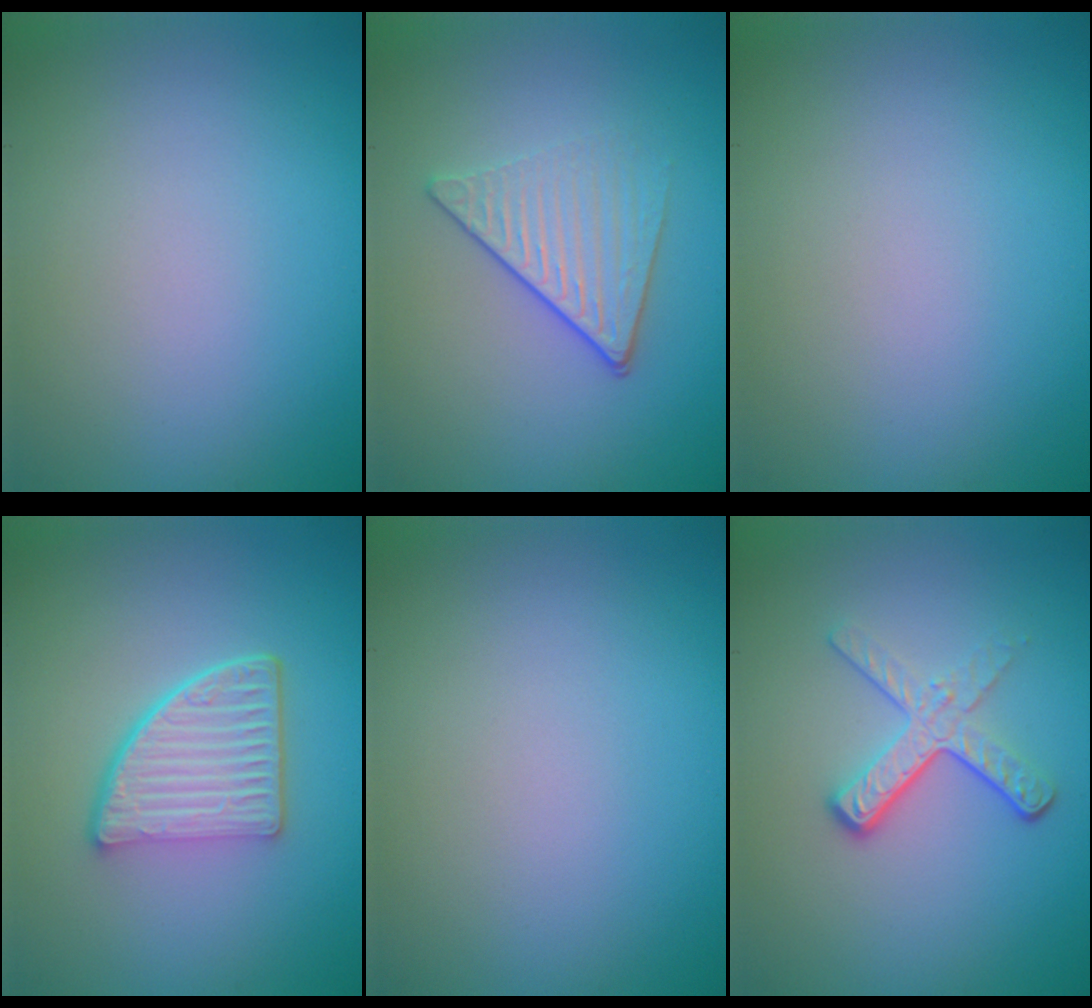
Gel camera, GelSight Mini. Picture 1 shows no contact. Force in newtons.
{"total": 3.8, "press": 2.8, "slide": 2.5}
{"total": 0.0}
{"total": 5.3, "press": 3.7, "slide": 3.7}
{"total": 0.0}
{"total": 3.6, "press": 2.2, "slide": 2.8}